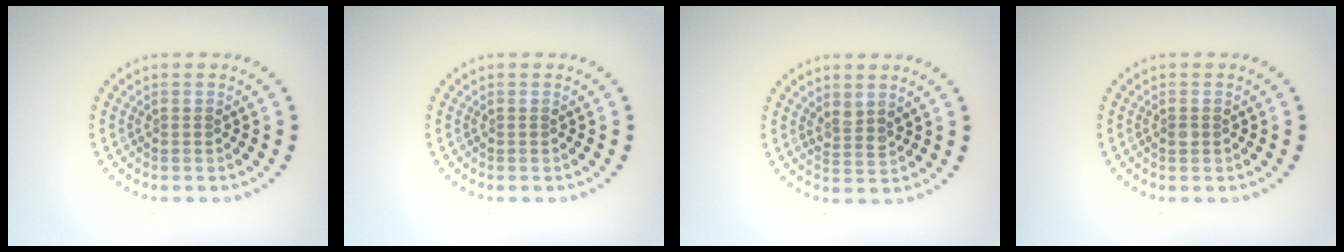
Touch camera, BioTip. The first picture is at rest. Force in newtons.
{"total": 0.0}
{"total": 1.5, "press": 1.2, "slide": 0.9}
{"total": 0.6, "press": 0.6, "slide": 0.1}